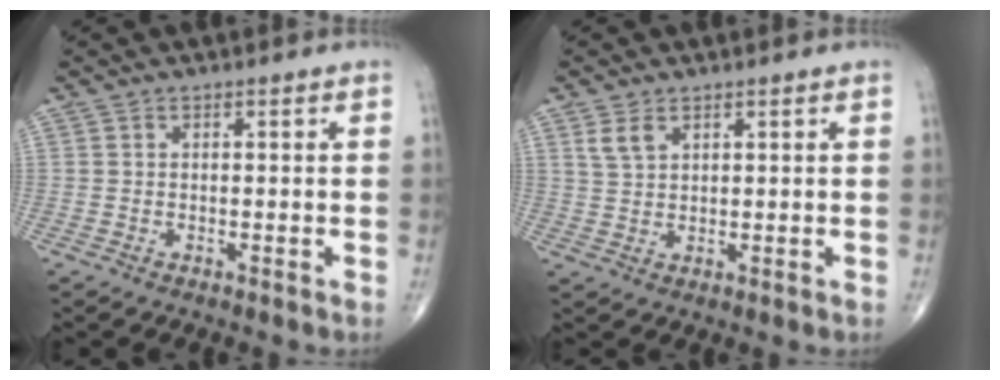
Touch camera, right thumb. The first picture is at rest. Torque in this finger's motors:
{"motor_torque": [-0.43, 0.44, 0.21, 0.12, 0.00]}